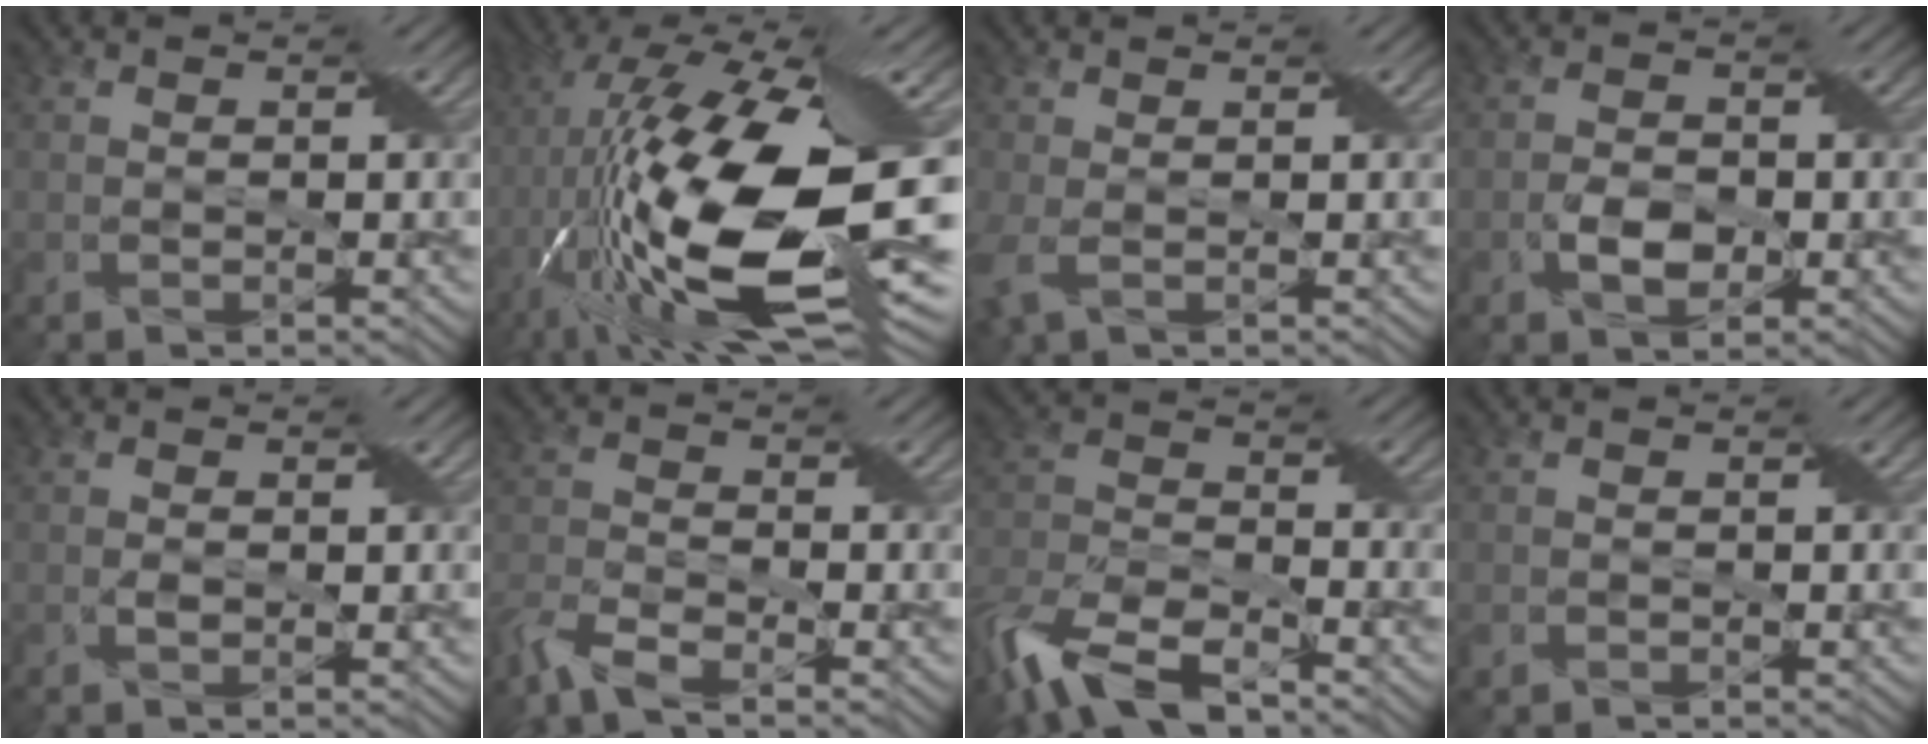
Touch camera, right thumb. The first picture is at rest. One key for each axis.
{"total": 21.6, "fx": -2.2, "fy": 7.7, "fz": 20.1, "tx": -0.396, "ty": 0.003, "tz": -0.041}
{"total": 3.1, "fx": -0.1, "fy": 1.5, "fz": 2.7, "tx": -0.078, "ty": 0.000, "tz": -0.006}
{"total": 3.7, "fx": -1.1, "fy": 2.3, "fz": 2.7, "tx": -0.055, "ty": 0.001, "tz": -0.023}
{"total": 1.1, "fx": 0.0, "fy": 0.5, "fz": 1.0, "tx": -0.019, "ty": 0.000, "tz": 0.001}
{"total": 5.6, "fx": -4.2, "fy": 1.5, "fz": 3.3, "tx": -0.079, "ty": -0.009, "tz": -0.097}
{"total": 11.8, "fx": -8.8, "fy": 4.3, "fz": 6.6, "tx": -0.146, "ty": -0.013, "tz": -0.185}
{"total": 0.9, "fx": -0.4, "fy": 0.8, "fz": 0.2, "tx": -0.010, "ty": -0.004, "tz": -0.007}